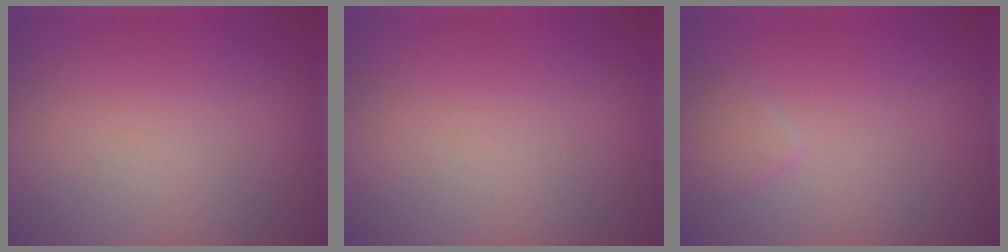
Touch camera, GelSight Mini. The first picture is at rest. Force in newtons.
{"total": 0.0}
{"total": 1.1, "press": 1.1, "slide": 0.0}